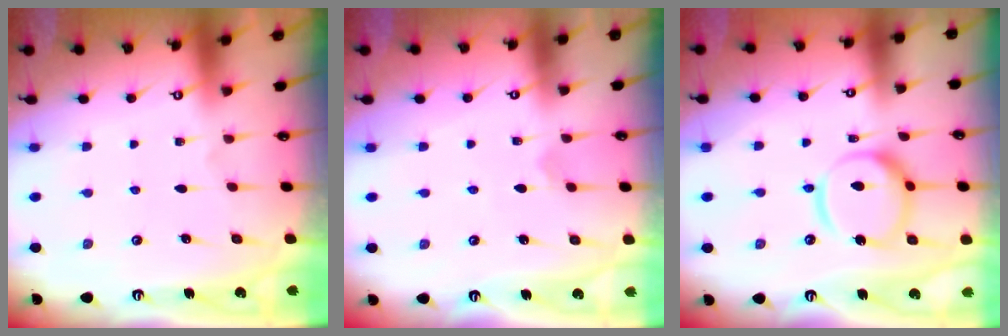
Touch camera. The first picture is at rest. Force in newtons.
{"total": 2.8, "press": 2.8, "slide": 0.4}
{"total": 16.9, "press": 16.8, "slide": 1.8}